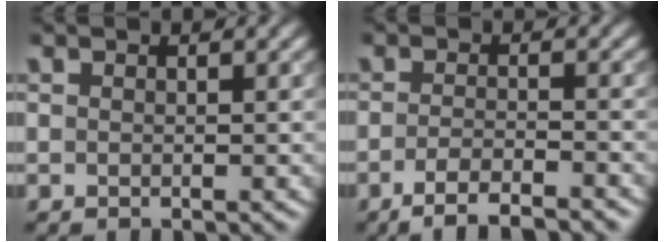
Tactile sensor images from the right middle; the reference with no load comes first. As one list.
[{"total": 3.6, "force": [-2.6, 0.7, 2.4], "torque": [-0.036, -0.001, -0.052]}]